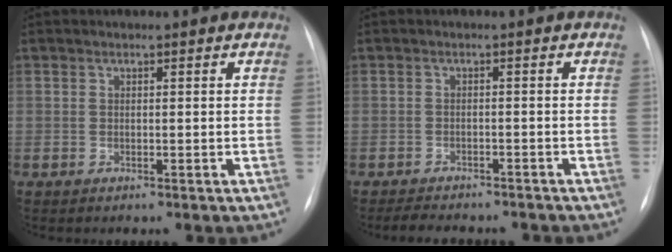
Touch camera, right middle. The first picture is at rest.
{"total": 7.7, "force": [-6.9, 2.1, 2.7], "torque": [-0.041, -0.002, -0.089]}